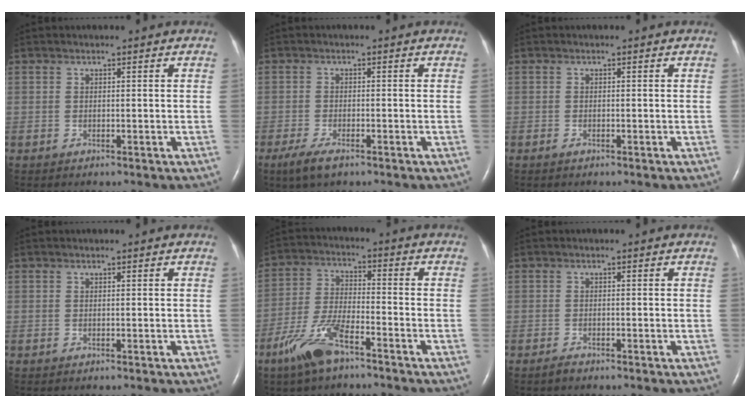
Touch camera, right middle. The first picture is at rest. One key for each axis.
{"total": 3.9, "fx": -2.6, "fy": 1.1, "fz": 2.8, "tx": -0.067, "ty": -0.008, "tz": -0.046}
{"total": 0.5, "fx": -0.4, "fy": 0.2, "fz": 0.3, "tx": -0.008, "ty": -0.001, "tz": -0.005}
{"total": 0.0}
{"total": 9.3, "fx": -6.2, "fy": 2.4, "fz": 6.5, "tx": -0.146, "ty": -0.008, "tz": -0.121}
{"total": 1.0, "fx": -0.9, "fy": 0.3, "fz": 0.4, "tx": -0.013, "ty": -0.002, "tz": -0.016}